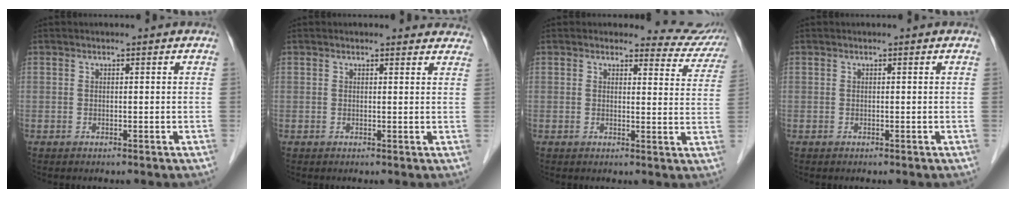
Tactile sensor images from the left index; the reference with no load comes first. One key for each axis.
{"total": 4.1, "fx": 3.8, "fy": 1.3, "fz": 0.4, "tx": 0.006, "ty": -0.003, "tz": 0.023}
{"total": 6.9, "fx": 6.6, "fy": 2.0, "fz": -0.7, "tx": 0.029, "ty": -0.025, "tz": 0.048}
{"total": 0.0}